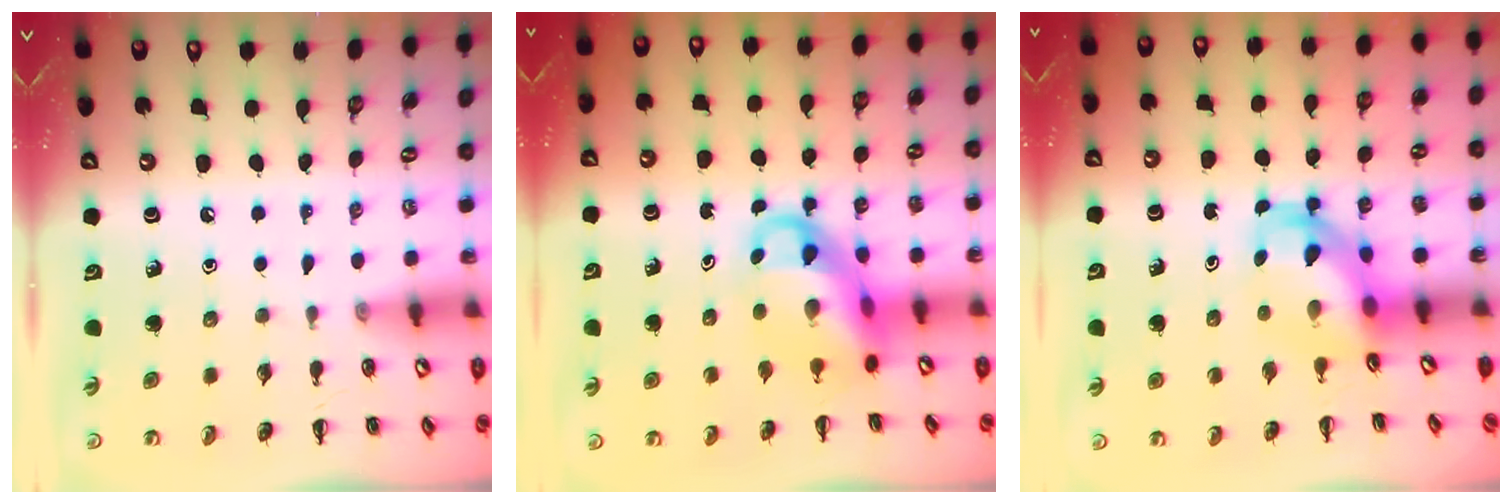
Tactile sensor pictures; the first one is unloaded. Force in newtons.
{"total": 9.0, "press": 8.7, "slide": 2.4}
{"total": 5.5, "press": 5.4, "slide": 1.1}